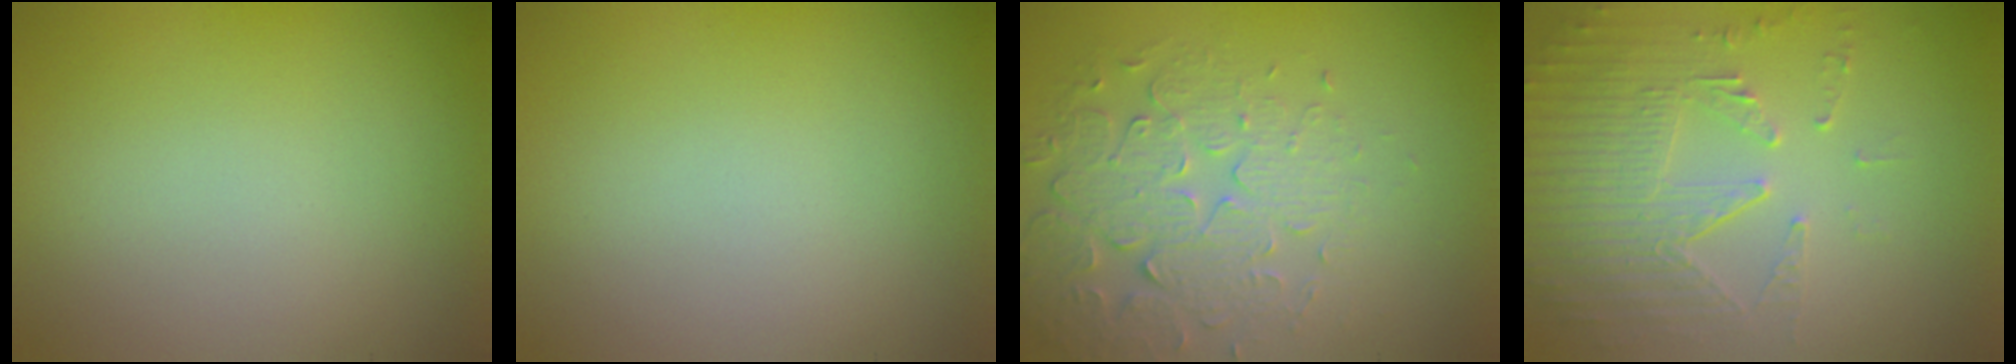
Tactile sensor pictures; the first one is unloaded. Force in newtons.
{"total": 0.0}
{"total": 4.5, "press": 4.1, "slide": 1.9}
{"total": 5.8, "press": 3.8, "slide": 4.3}